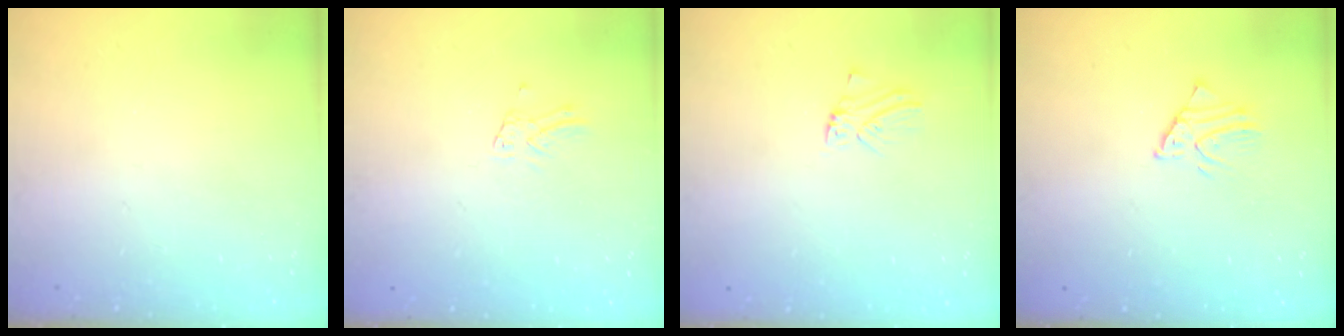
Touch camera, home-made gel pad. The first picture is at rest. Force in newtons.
{"total": 1.1, "press": 1.1, "slide": 0.1}
{"total": 0.0}
{"total": 2.6, "press": 2.6, "slide": 0.2}